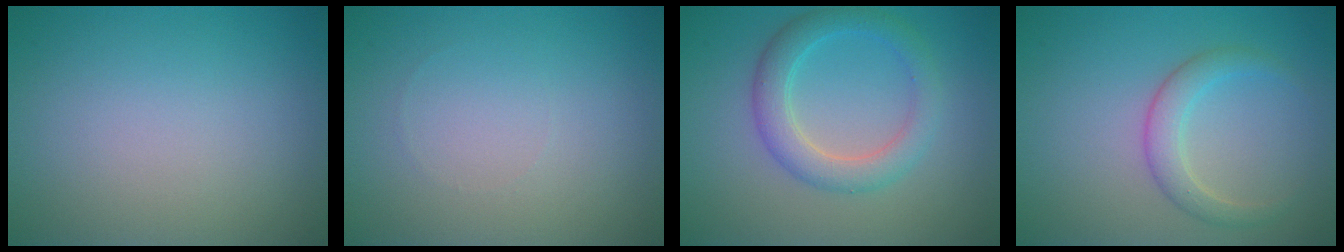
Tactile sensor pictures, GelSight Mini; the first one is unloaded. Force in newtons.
{"total": 0.0}
{"total": 3.7, "press": 3.7, "slide": 0.0}
{"total": 2.5, "press": 2.5, "slide": 0.2}